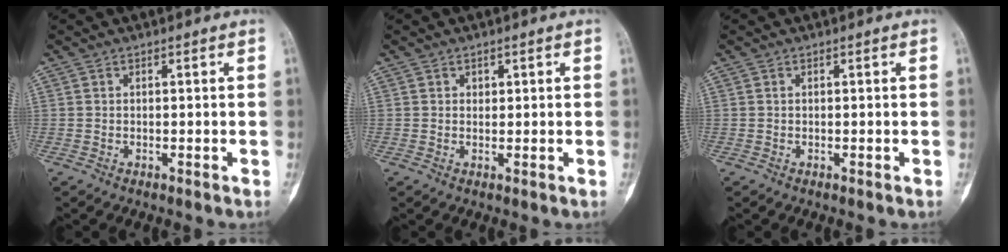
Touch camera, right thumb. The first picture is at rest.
{"total": 0.9, "force": [0.5, 0.7, 0.3], "torque": [0.007, -0.002, 0.006]}
{"total": 0.0}